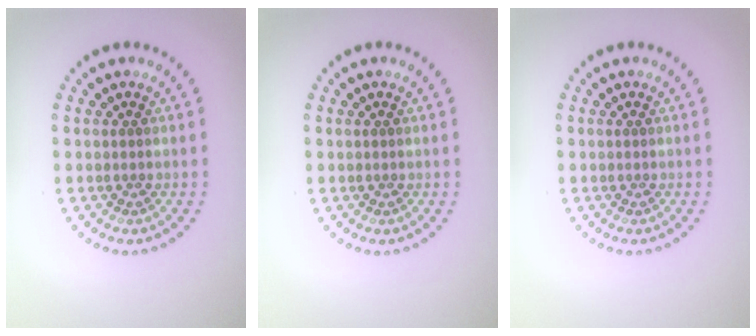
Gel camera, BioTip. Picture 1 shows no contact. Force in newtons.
{"total": 0.0}
{"total": 0.0}